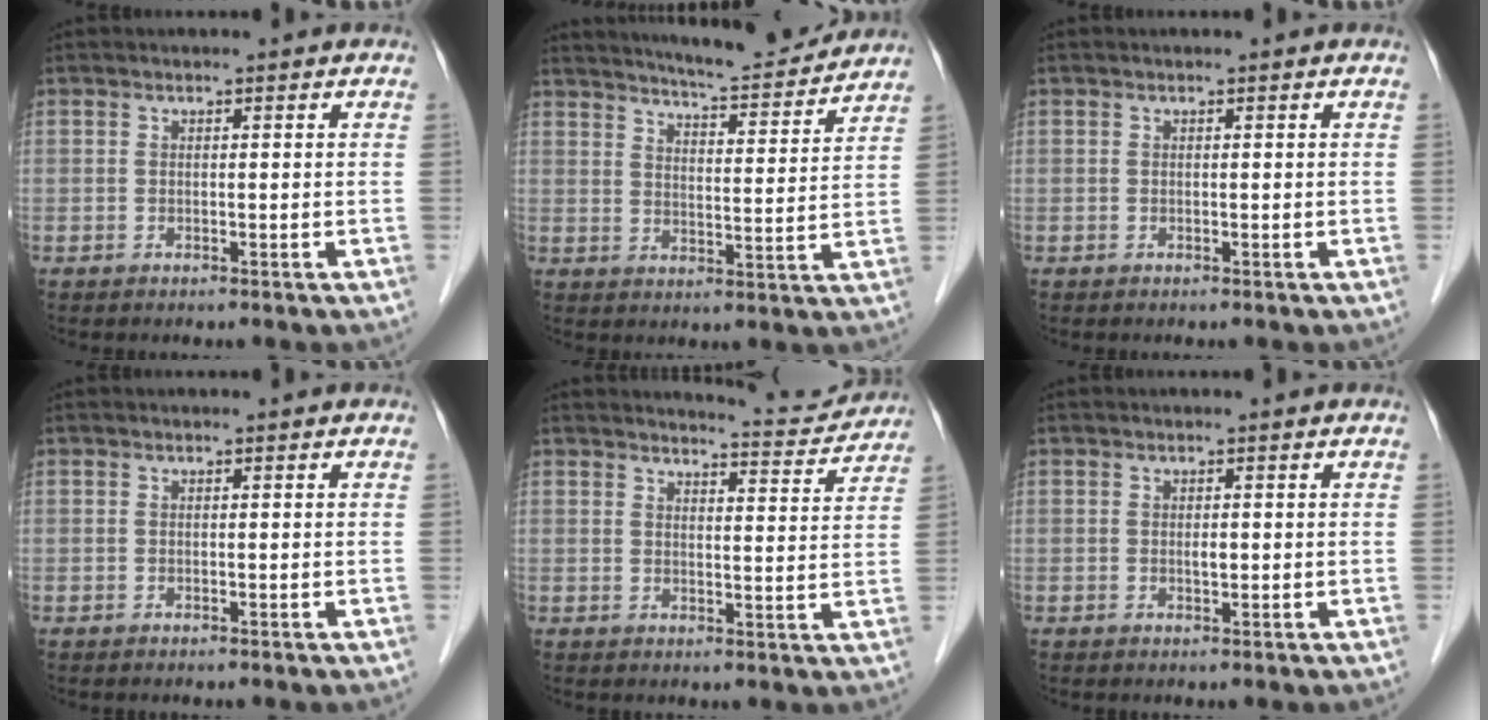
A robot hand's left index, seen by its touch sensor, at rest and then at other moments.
{"total": 12.8, "force": [12.1, 0.7, 4.1], "torque": [-0.066, -0.004, 0.167]}
{"total": 0.0}
{"total": 0.0}
{"total": 6.8, "force": [6.8, 0.0, -0.2], "torque": [-0.006, -0.016, 0.079]}
{"total": 0.8, "force": [0.1, 0.3, 0.7], "torque": [-0.012, -0.001, 0.002]}